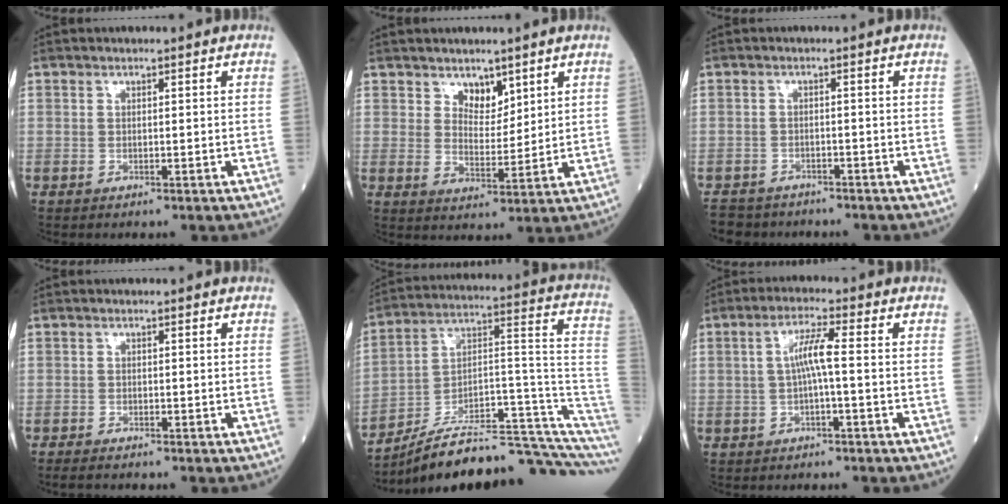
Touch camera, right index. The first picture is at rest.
{"total": 3.6, "force": [2.5, 2.2, 1.3], "torque": [-0.010, -0.005, 0.043]}
{"total": 5.8, "force": [-5.2, 2.7, 0.4], "torque": [-0.006, -0.004, -0.082]}
{"total": 2.5, "force": [-2.2, 0.6, 1.0], "torque": [-0.020, -0.006, -0.032]}
{"total": 20.5, "force": [-16.4, 1.6, 12.2], "torque": [-0.134, 0.060, -0.254]}
{"total": 4.4, "force": [-0.2, 0.1, 4.4], "torque": [-0.082, 0.014, -0.001]}